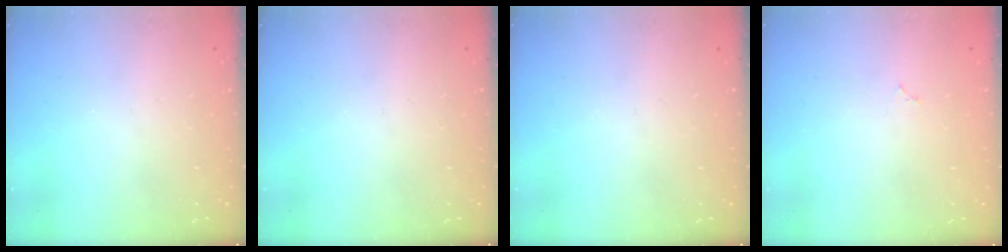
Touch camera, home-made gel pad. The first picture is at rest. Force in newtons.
{"total": 0.0}
{"total": 0.0}
{"total": 1.8, "press": 1.8, "slide": 0.3}